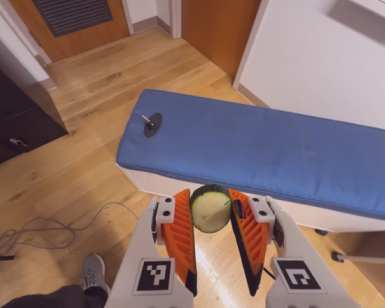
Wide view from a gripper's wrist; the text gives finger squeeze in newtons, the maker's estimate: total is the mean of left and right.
{"total": 9.6, "left": 9.3, "right": 10.0}